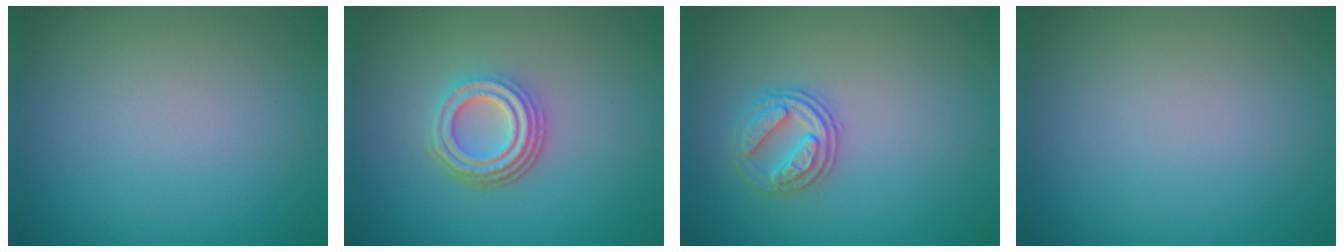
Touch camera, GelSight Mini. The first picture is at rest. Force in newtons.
{"total": 4.4, "press": 3.3, "slide": 2.9}
{"total": 2.6, "press": 2.5, "slide": 0.7}
{"total": 0.0}